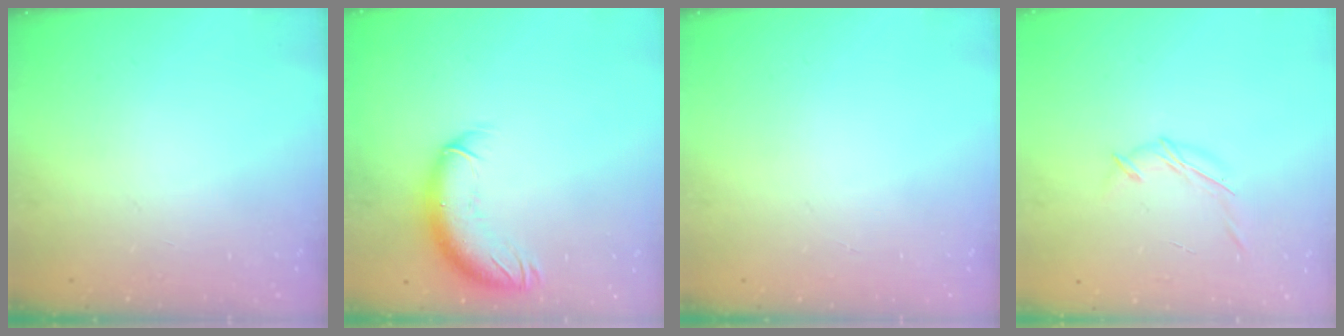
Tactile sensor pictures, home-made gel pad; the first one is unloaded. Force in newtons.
{"total": 11.7, "press": 11.4, "slide": 2.8}
{"total": 0.0}
{"total": 6.8, "press": 6.7, "slide": 0.9}